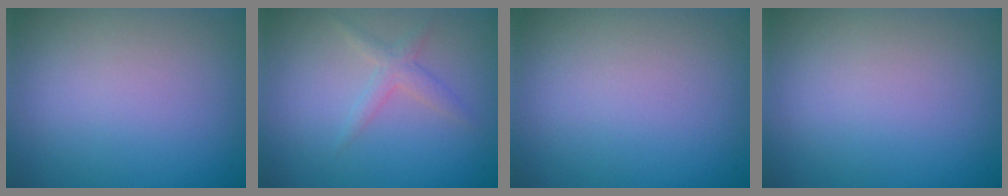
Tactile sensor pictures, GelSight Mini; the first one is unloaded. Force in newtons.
{"total": 1.6, "press": 1.6, "slide": 0.0}
{"total": 0.0}
{"total": 0.0}